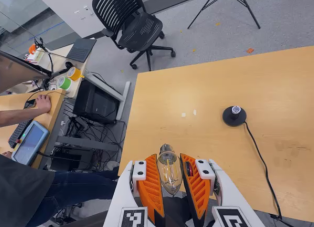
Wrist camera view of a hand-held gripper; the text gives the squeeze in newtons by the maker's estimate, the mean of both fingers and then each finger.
{"total": 13.5, "left": 14.7, "right": 12.3}